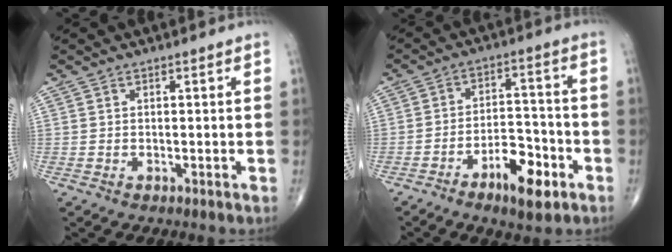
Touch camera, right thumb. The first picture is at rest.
{"total": 10.0, "force": [-5.4, 4.1, 7.4], "torque": [-0.100, 0.036, -0.086]}